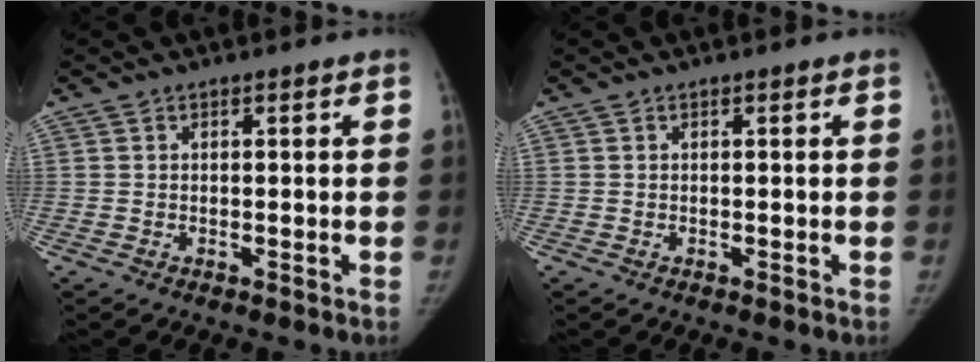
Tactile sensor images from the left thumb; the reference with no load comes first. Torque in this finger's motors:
{"motor_torque": [-0.02, 0.02, 0.08, 0.04, 0.00]}